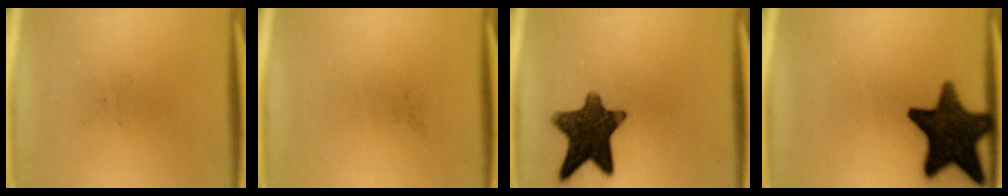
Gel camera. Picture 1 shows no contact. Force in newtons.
{"total": 0.0}
{"total": 12.3}
{"total": 15.7}